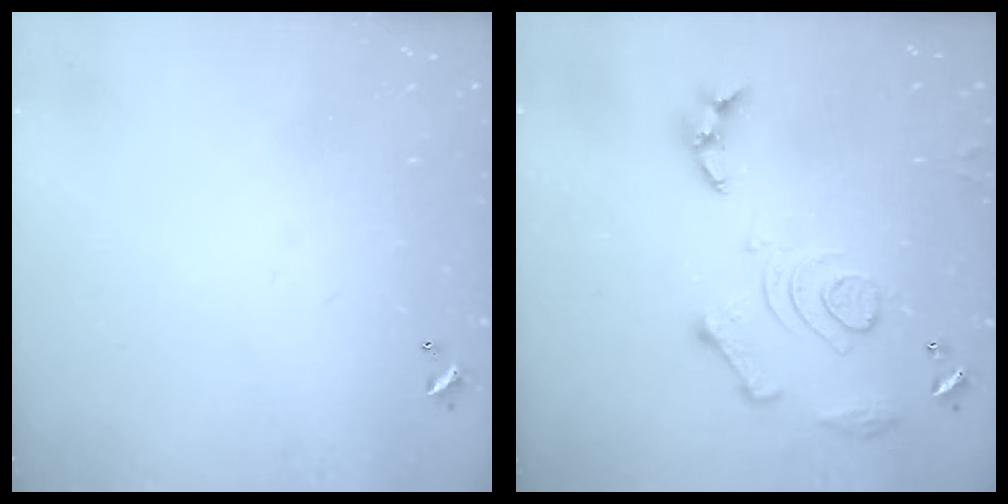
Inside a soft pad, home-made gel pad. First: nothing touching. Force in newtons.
{"total": 14.6, "press": 14.5, "slide": 1.6}